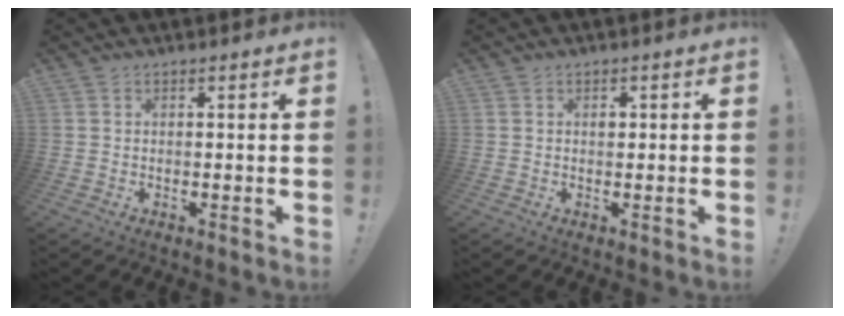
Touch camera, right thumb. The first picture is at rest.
{"total": 0.8, "force": [0.1, 0.6, 0.5], "torque": [0.004, -0.004, 0.000]}